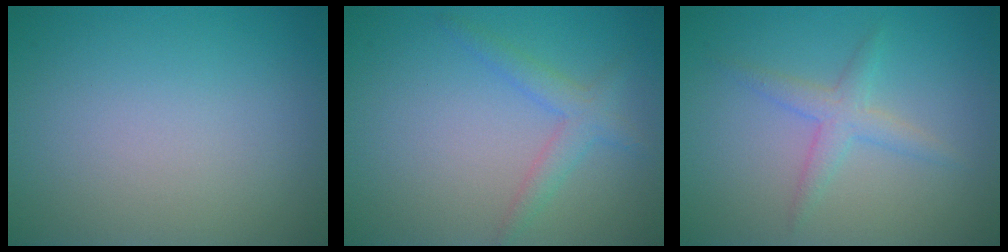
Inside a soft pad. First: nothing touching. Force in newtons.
{"total": 2.3, "press": 2.3, "slide": 0.1}
{"total": 2.2, "press": 2.2, "slide": 0.1}